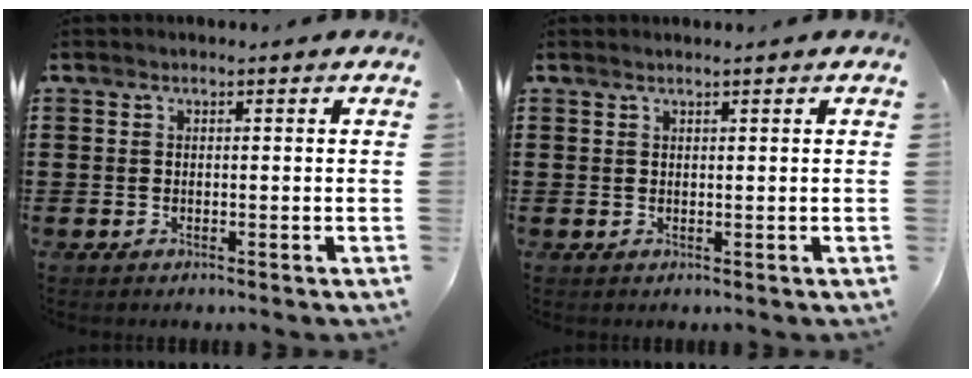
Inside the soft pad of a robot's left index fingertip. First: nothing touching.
{"total": 0.7, "force": [0.5, -0.1, 0.4], "torque": [-0.007, -0.002, 0.011]}